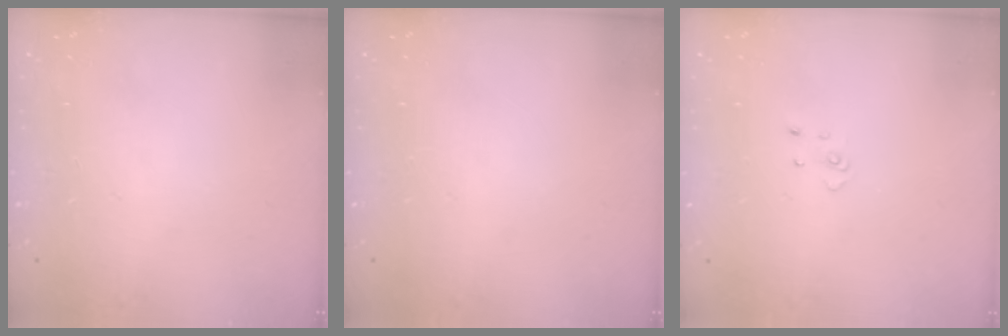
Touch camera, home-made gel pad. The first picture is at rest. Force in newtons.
{"total": 0.0}
{"total": 2.7, "press": 2.7, "slide": 0.3}